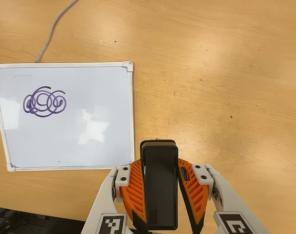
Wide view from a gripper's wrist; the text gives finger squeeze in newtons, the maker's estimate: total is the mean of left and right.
{"total": 7.9, "left": 5.9, "right": 9.9}